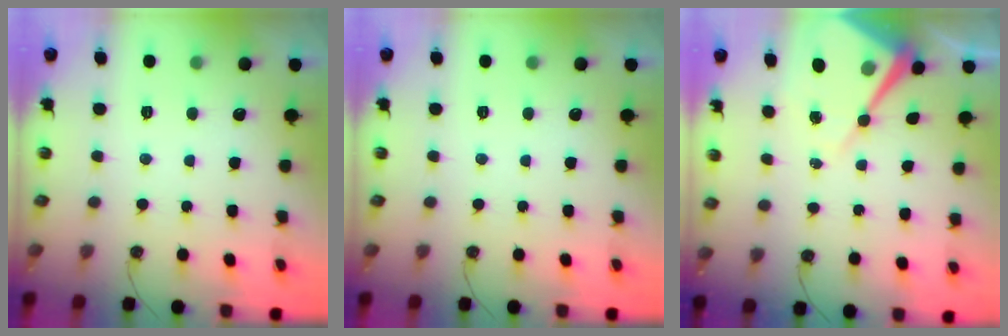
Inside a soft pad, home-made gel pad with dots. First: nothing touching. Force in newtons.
{"total": 0.0}
{"total": 10.4, "press": 10.4, "slide": 0.8}